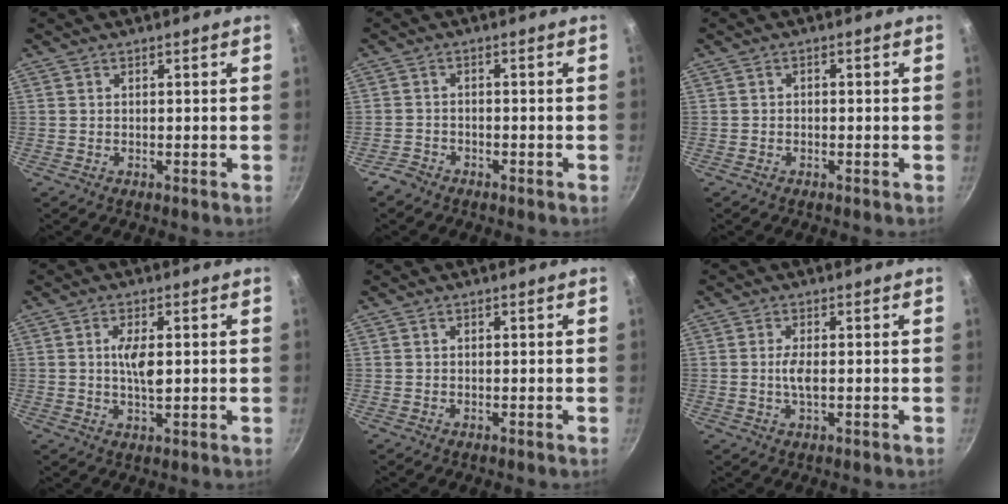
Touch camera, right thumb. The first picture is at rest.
{"total": 2.4, "force": [-2.0, 1.1, 0.5], "torque": [-0.017, 0.022, -0.037]}
{"total": 0.7, "force": [-0.4, 0.4, 0.4], "torque": [-0.012, 0.006, -0.008]}
{"total": 5.3, "force": [0.5, 2.0, 4.9], "torque": [-0.088, -0.001, 0.009]}
{"total": 0.0}
{"total": 3.1, "force": [-0.1, 1.0, 2.9], "torque": [-0.065, -0.001, -0.005]}